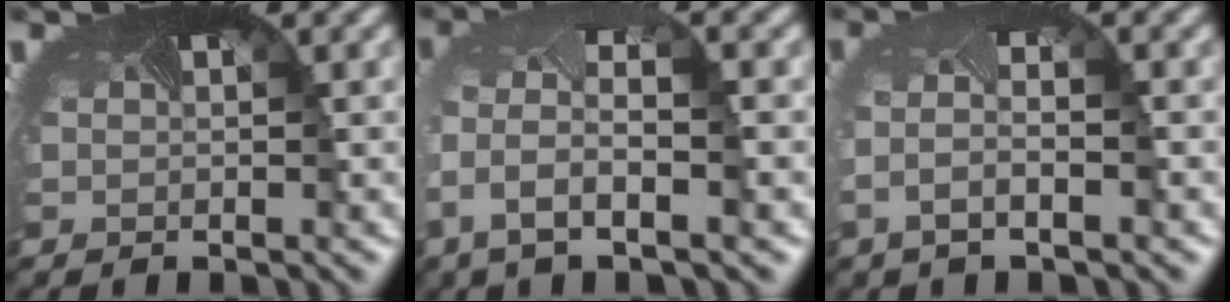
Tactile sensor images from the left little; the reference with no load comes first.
{"total": 6.9, "force": [-1.8, 3.6, 5.5], "torque": [-0.146, -0.017, -0.031]}
{"total": 2.5, "force": [-1.2, 0.8, 2.1], "torque": [-0.066, -0.002, -0.029]}